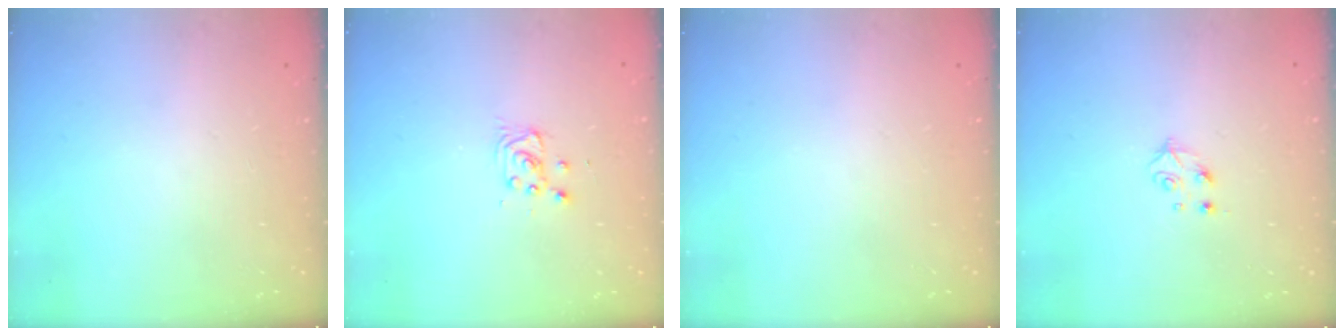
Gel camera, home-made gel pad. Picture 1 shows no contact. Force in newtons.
{"total": 3.3, "press": 3.3, "slide": 0.4}
{"total": 0.0}
{"total": 4.2, "press": 4.1, "slide": 0.6}